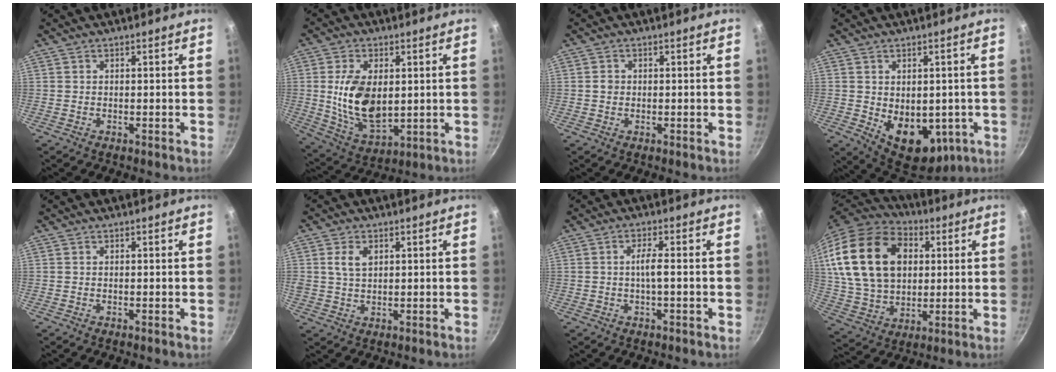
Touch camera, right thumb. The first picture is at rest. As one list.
[{"total": 13.8, "force": [1.3, 8.1, 11.1], "torque": [-0.193, -0.020, 0.037]}, {"total": 1.4, "force": [0.0, 1.2, 0.6], "torque": [-0.005, 0.007, -0.002]}, {"total": 12.9, "force": [-2.2, 8.6, 9.3], "torque": [-0.093, -0.020, -0.007]}, {"total": 0.0}, {"total": 4.2, "force": [1.3, 2.7, 3.0], "torque": [-0.048, -0.001, 0.026]}, {"total": 3.1, "force": [-0.5, 0.4, 3.1], "torque": [-0.064, 0.010, -0.011]}, {"total": 25.6, "force": [6.5, 17.7, 17.3], "torque": [-0.306, 0.001, 0.121]}]